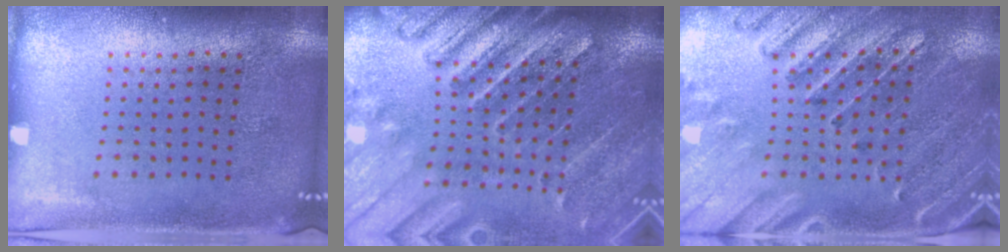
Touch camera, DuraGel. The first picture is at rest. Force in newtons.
{"total": 3.6, "press": 3.1, "slide": 1.8}
{"total": 2.9, "press": 2.7, "slide": 0.9}